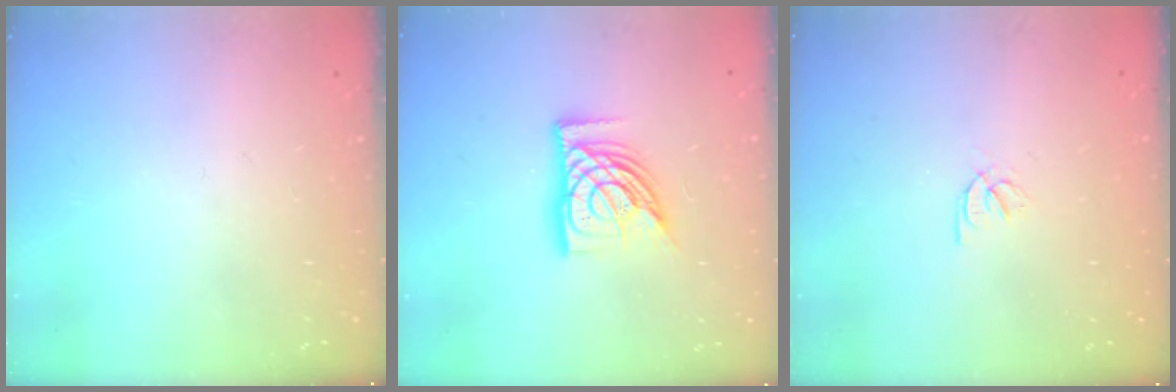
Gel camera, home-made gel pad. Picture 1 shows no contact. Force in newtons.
{"total": 14.1, "press": 14.0, "slide": 1.8}
{"total": 2.2, "press": 2.2, "slide": 0.2}